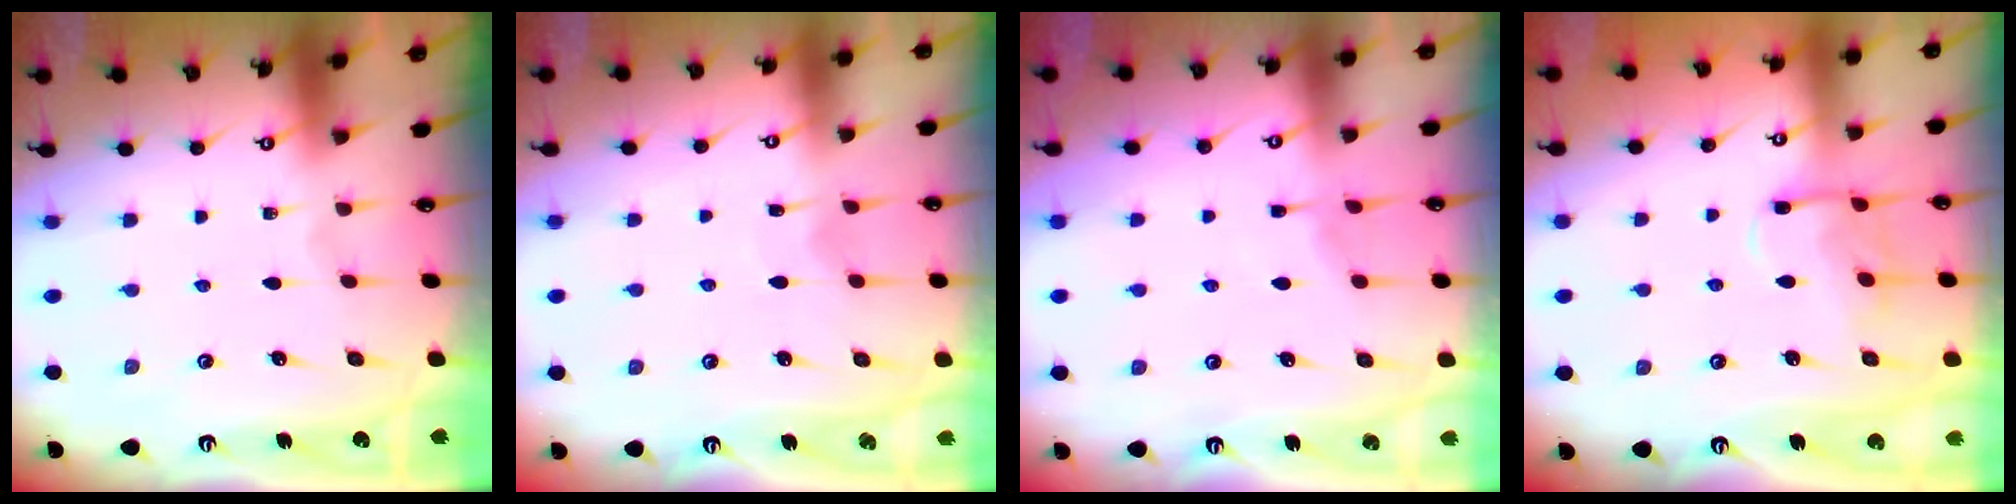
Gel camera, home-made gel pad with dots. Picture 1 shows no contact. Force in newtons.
{"total": 3.7, "press": 3.6, "slide": 0.4}
{"total": 3.0, "press": 2.9, "slide": 0.5}
{"total": 8.9, "press": 8.9, "slide": 0.9}